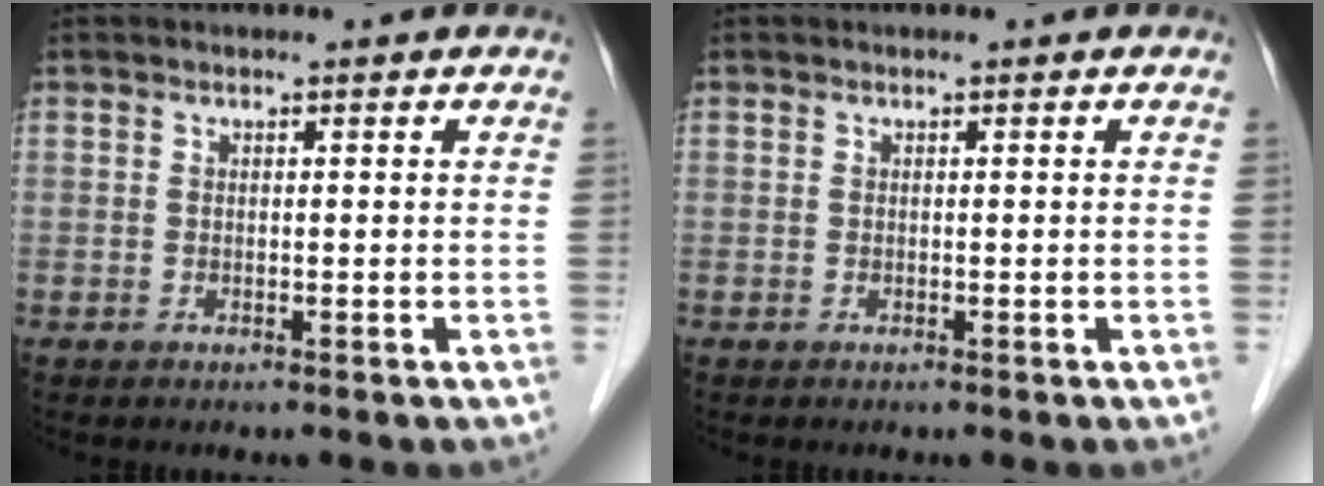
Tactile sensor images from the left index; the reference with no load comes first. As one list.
[{"total": 0.0}]